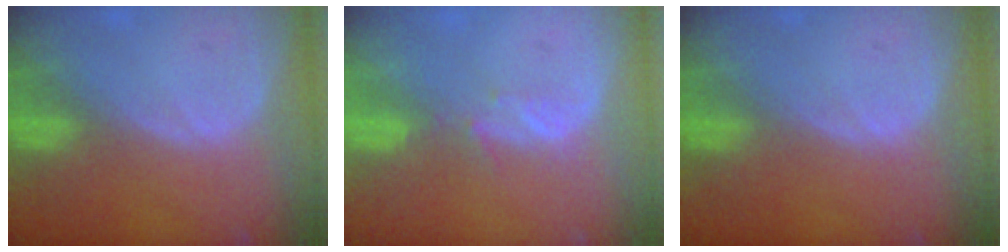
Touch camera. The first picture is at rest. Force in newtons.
{"total": 1.9, "press": 1.8, "slide": 0.7}
{"total": 0.0}